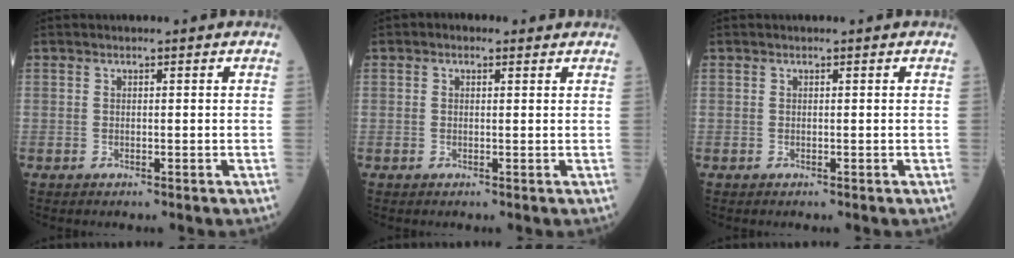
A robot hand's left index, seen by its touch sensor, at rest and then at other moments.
{"total": 1.3, "force": [0.7, 0.8, 0.8], "torque": [-0.020, 0.012, 0.007]}
{"total": 0.0}